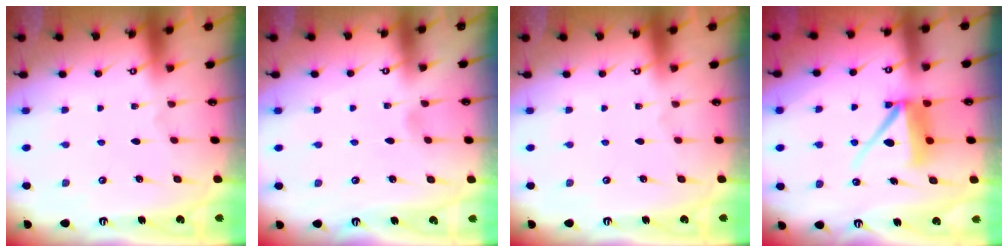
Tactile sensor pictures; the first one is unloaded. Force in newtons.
{"total": 3.1, "press": 3.0, "slide": 0.4}
{"total": 0.0}
{"total": 8.6, "press": 8.5, "slide": 1.1}